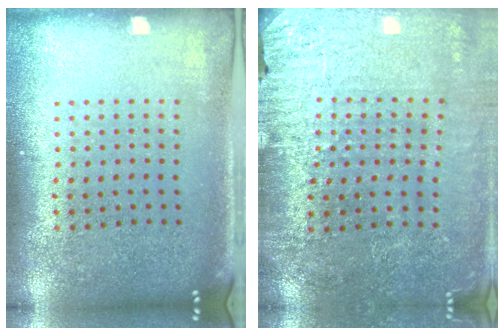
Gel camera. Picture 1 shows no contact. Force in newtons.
{"total": 2.9, "press": 2.9, "slide": 0.3}